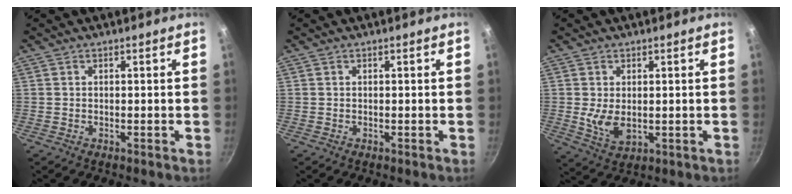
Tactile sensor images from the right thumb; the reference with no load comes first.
{"total": 0.0}
{"total": 5.8, "force": [0.1, 3.4, 4.6], "torque": [-0.088, -0.016, 0.014]}